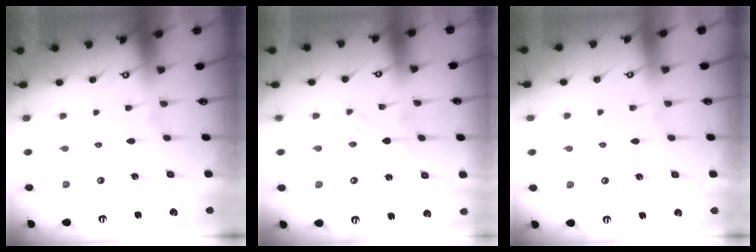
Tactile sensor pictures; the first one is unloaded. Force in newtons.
{"total": 0.0}
{"total": 0.0}